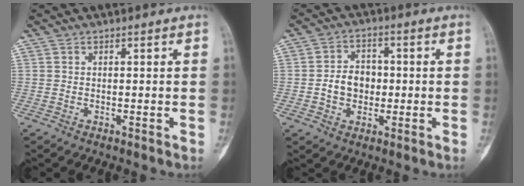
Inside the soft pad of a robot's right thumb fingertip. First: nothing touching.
{"total": 6.7, "force": [-0.7, 5.4, 3.9], "torque": [-0.036, 0.019, -0.015]}